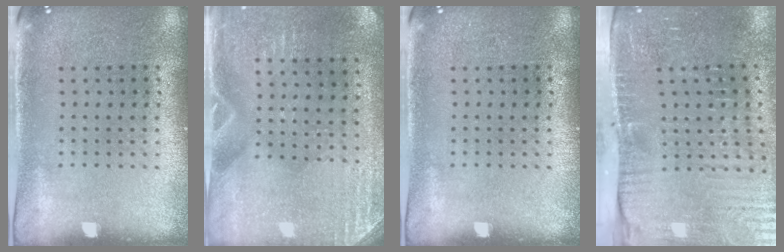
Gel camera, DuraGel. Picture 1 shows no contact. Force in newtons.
{"total": 2.8, "press": 2.6, "slide": 1.2}
{"total": 0.0}
{"total": 4.8, "press": 4.1, "slide": 2.4}